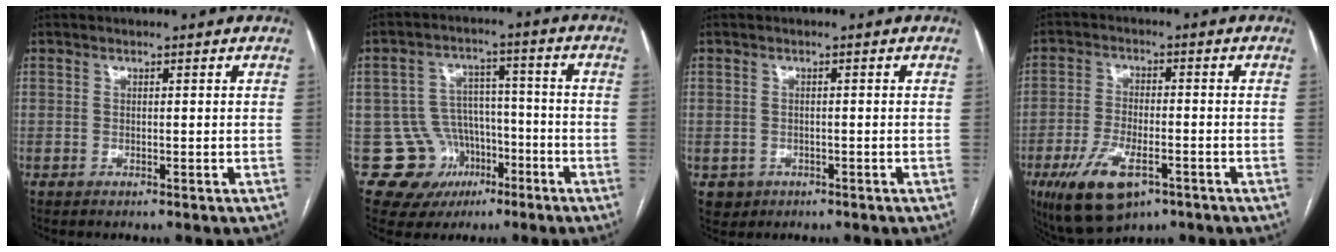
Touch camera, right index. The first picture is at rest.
{"total": 10.4, "force": [-4.4, 9.4, 0.9], "torque": [-0.011, 0.049, -0.053]}
{"total": 2.6, "force": [-1.0, 2.4, 0.2], "torque": [0.002, 0.007, -0.008]}
{"total": 10.8, "force": [-5.6, 4.5, 8.1], "torque": [-0.159, -0.012, -0.087]}